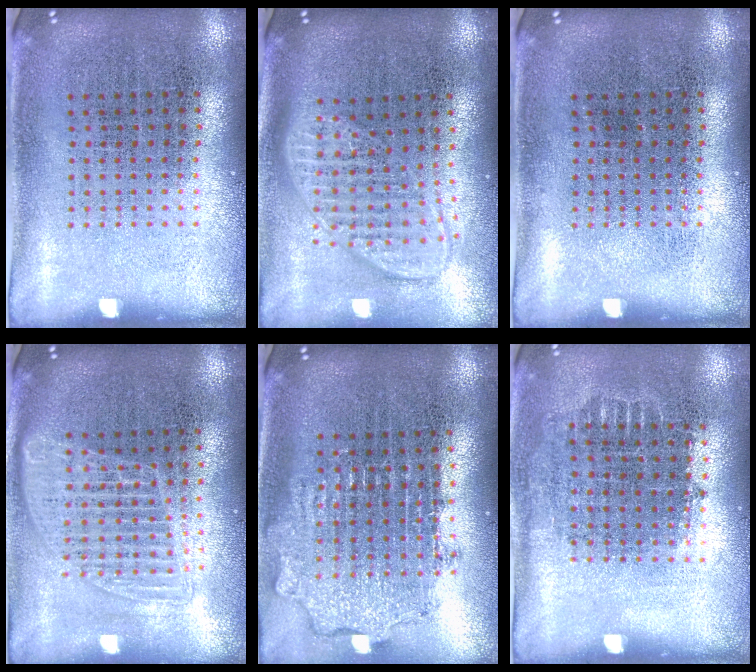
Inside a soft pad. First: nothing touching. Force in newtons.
{"total": 1.9, "press": 1.5, "slide": 1.1}
{"total": 0.0}
{"total": 1.5, "press": 1.3, "slide": 0.7}
{"total": 1.9, "press": 1.5, "slide": 1.1}
{"total": 0.7, "press": 0.7, "slide": 0.2}